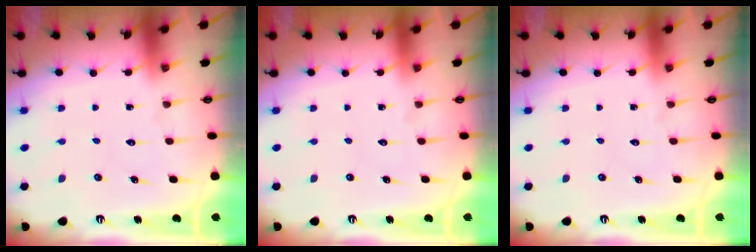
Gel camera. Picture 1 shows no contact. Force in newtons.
{"total": 0.0}
{"total": 0.0}